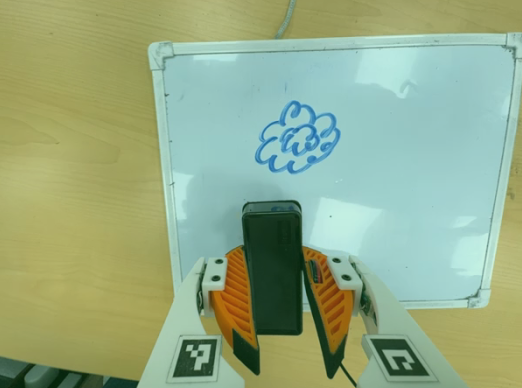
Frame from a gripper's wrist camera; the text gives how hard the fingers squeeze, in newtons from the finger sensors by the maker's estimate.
{"total": 9.5, "left": 8.0, "right": 10.9}